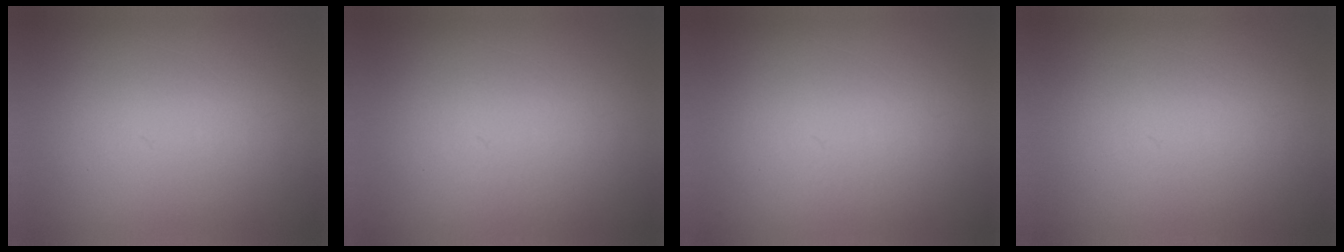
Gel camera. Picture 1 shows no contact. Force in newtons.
{"total": 1.2}
{"total": 1.0}
{"total": 0.0}